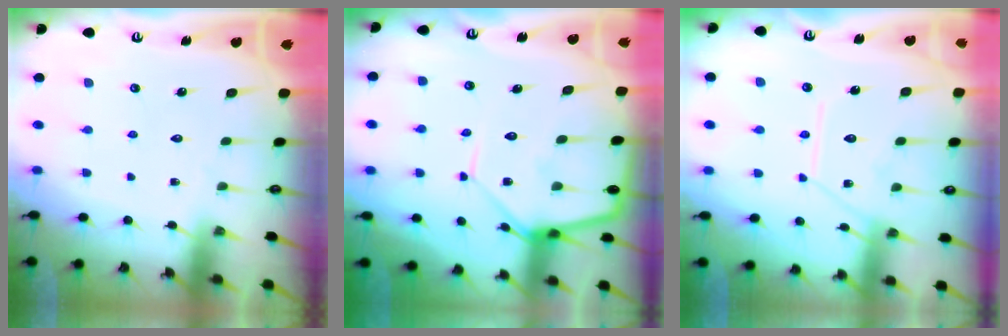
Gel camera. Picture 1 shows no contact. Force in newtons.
{"total": 10.4, "press": 10.4, "slide": 0.8}
{"total": 11.9, "press": 11.9, "slide": 1.1}